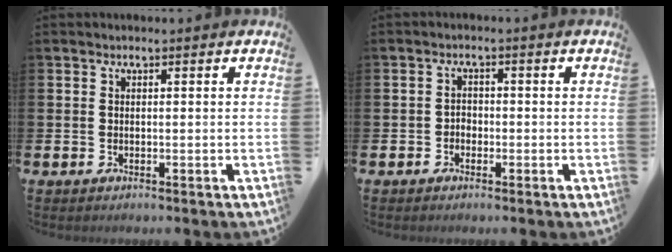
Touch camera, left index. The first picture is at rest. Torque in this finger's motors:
{"motor_torque": [-0.07, 0.07, 0.00, 0.00]}